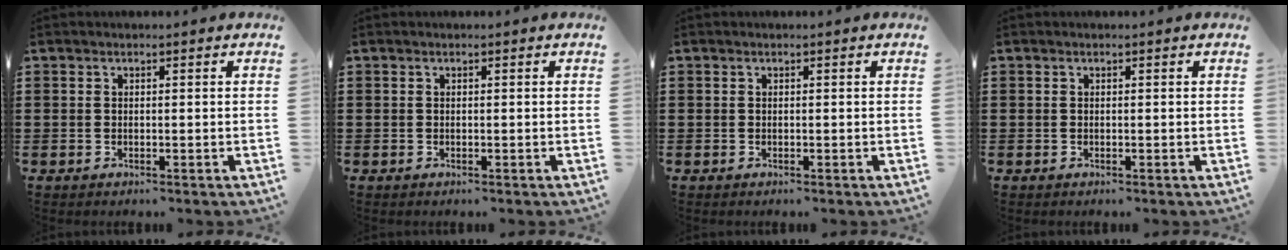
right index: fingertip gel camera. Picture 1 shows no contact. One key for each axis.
{"total": 0.0}
{"total": 0.0}
{"total": 0.0}